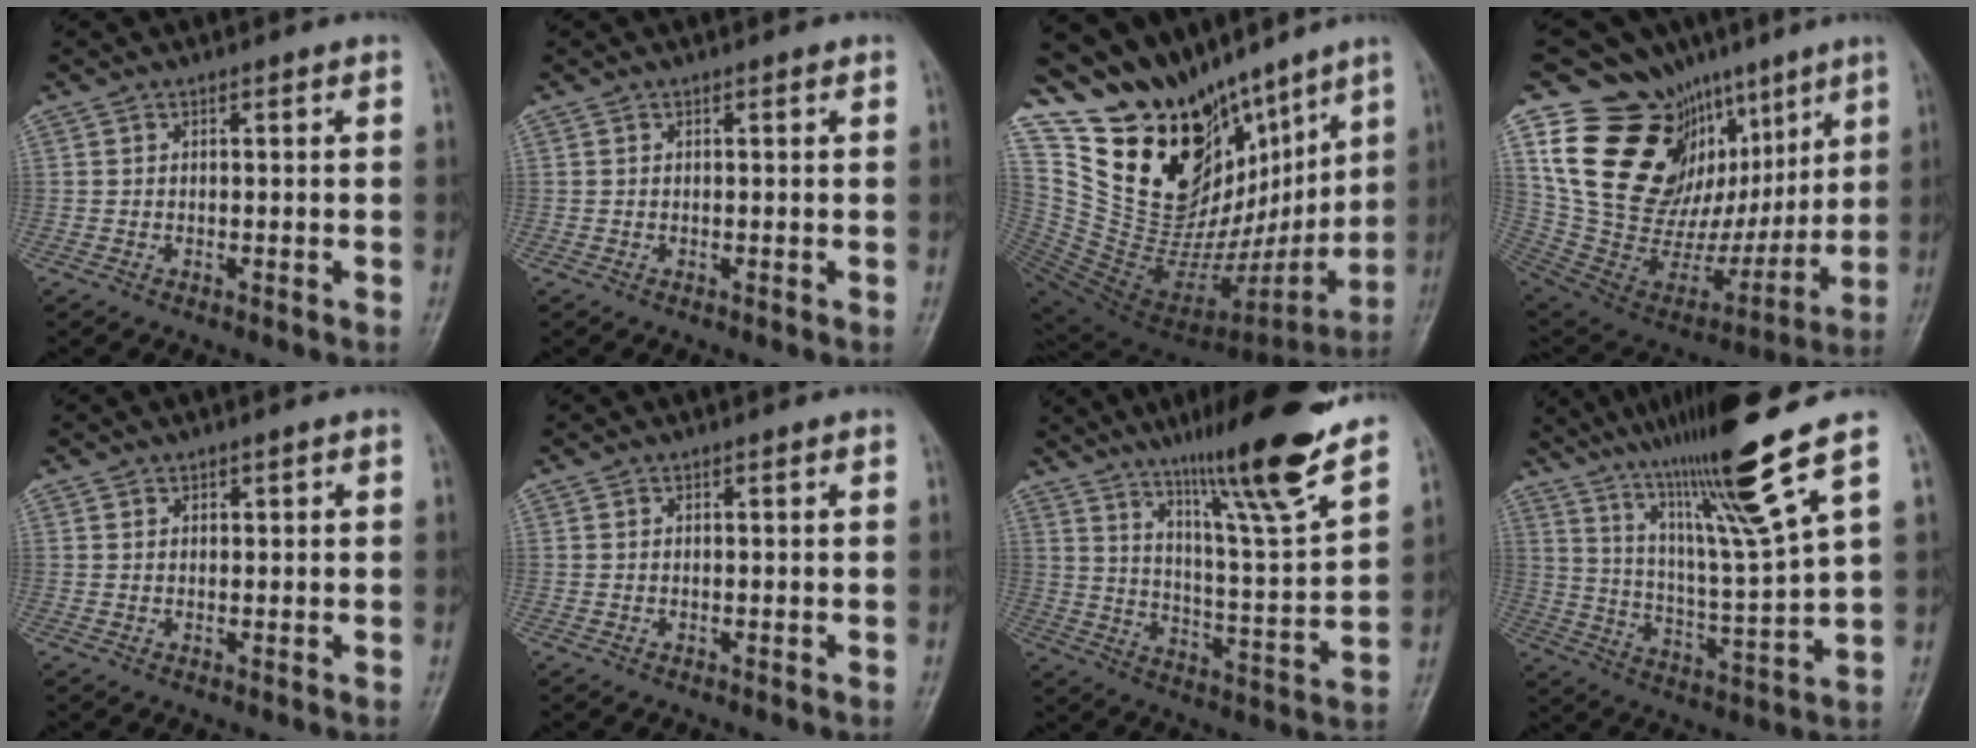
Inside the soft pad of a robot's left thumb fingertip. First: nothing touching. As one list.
[{"total": 0.0}, {"total": 28.1, "force": [16.5, 15.5, 16.6], "torque": [-0.224, -0.065, 0.297]}, {"total": 28.7, "force": [12.4, 18.3, 18.4], "torque": [-0.255, -0.024, 0.236]}, {"total": 0.8, "force": [0.4, 0.5, 0.5], "torque": [0.001, 0.000, 0.005]}, {"total": 0.0}, {"total": 19.3, "force": [14.3, 0.6, 12.9], "torque": [-0.177, -0.082, 0.226]}, {"total": 17.2, "force": [11.5, -1.0, 12.7], "torque": [-0.212, -0.060, 0.203]}]